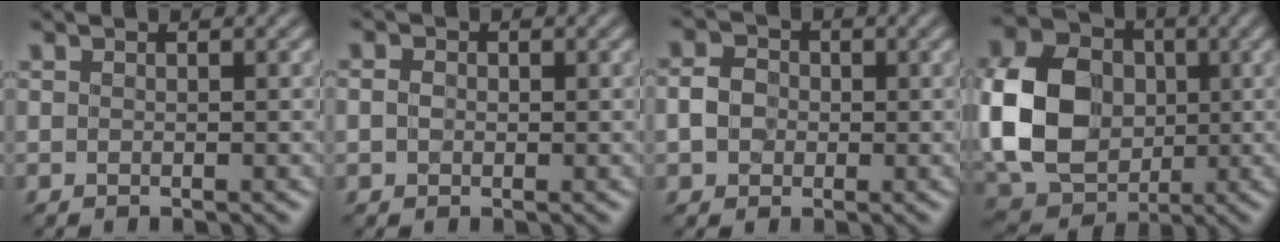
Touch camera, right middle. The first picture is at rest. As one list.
[{"total": 1.4, "force": [0.0, 1.2, 0.7], "torque": [-0.014, 0.000, -0.003]}, {"total": 2.7, "force": [-0.3, 2.4, 1.3], "torque": [-0.024, 0.001, -0.009]}, {"total": 11.5, "force": [0.0, 8.9, 7.2], "torque": [-0.166, 0.008, -0.007]}]